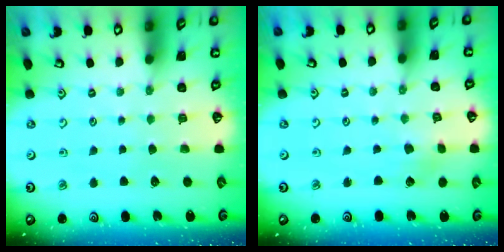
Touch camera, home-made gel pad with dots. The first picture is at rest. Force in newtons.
{"total": 1.4, "press": 1.4, "slide": 0.2}